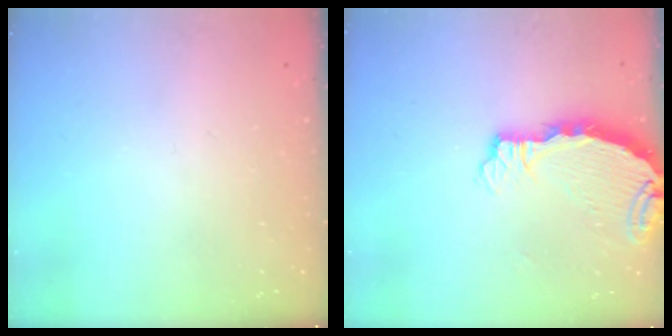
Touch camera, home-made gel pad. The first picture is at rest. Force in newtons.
{"total": 5.8, "press": 5.8, "slide": 0.5}